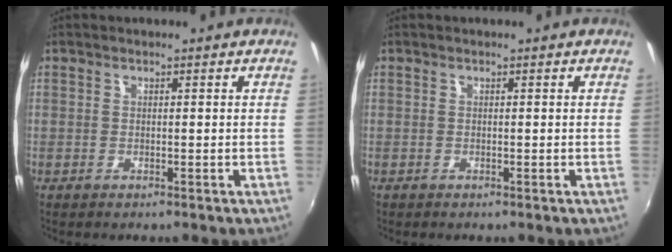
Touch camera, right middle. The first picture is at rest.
{"total": 0.0}